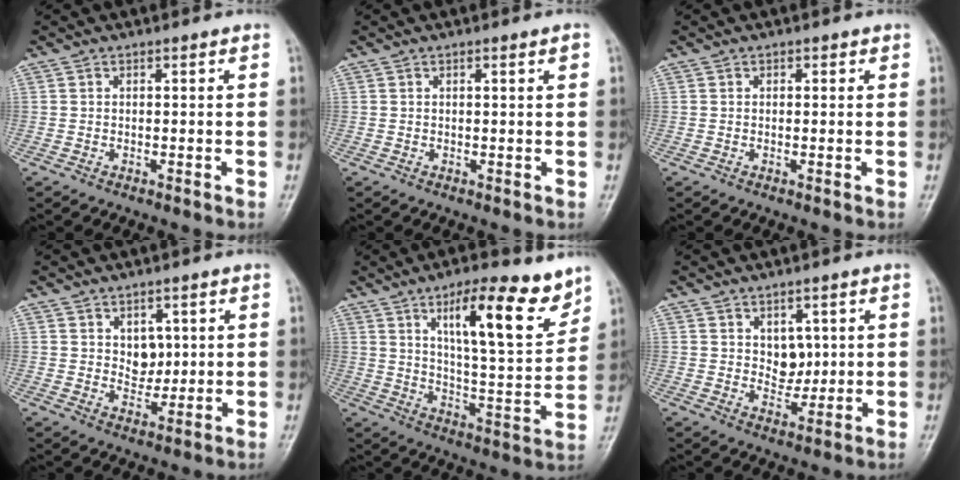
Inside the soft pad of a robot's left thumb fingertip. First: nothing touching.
{"total": 1.1, "force": [0.5, 0.1, 1.0], "torque": [-0.018, 0.000, 0.007]}
{"total": 0.7, "force": [0.3, 0.5, 0.3], "torque": [0.005, 0.000, 0.001]}
{"total": 4.5, "force": [1.3, 3.3, 2.7], "torque": [-0.016, -0.012, 0.026]}
{"total": 16.1, "force": [9.5, 4.5, 12.2], "torque": [-0.158, -0.056, 0.153]}
{"total": 4.7, "force": [1.4, 3.4, 2.9], "torque": [-0.019, -0.013, 0.027]}